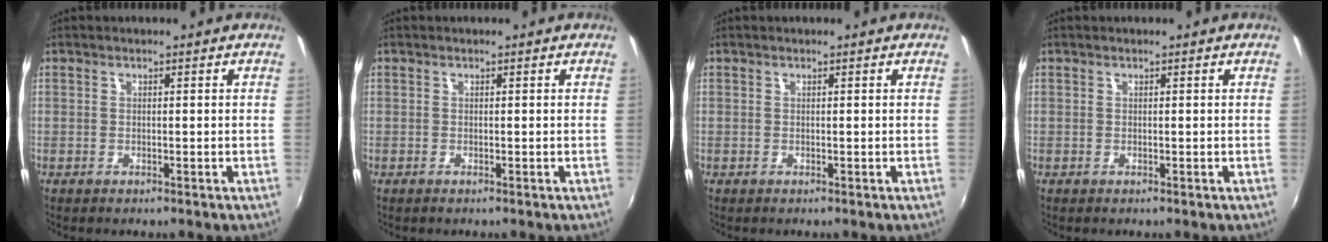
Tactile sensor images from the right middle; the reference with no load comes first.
{"total": 0.0}
{"total": 0.0}
{"total": 0.0}